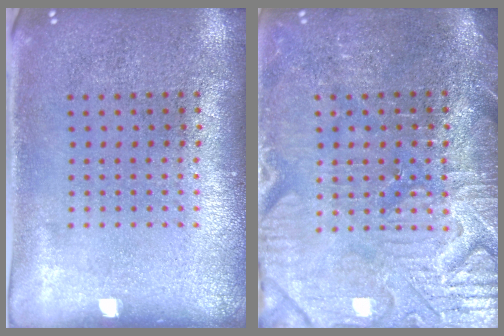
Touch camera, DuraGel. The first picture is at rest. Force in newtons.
{"total": 4.0, "press": 3.8, "slide": 1.3}